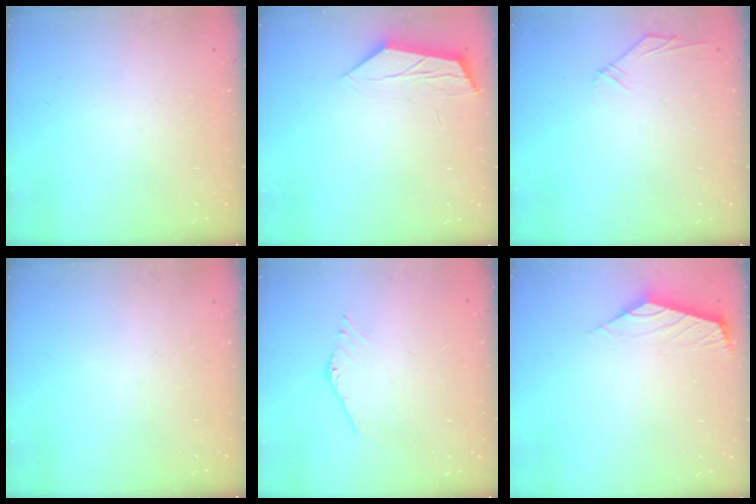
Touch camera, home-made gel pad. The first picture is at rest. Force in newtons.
{"total": 4.2, "press": 4.1, "slide": 0.5}
{"total": 5.4, "press": 5.4, "slide": 0.7}
{"total": 0.0}
{"total": 1.9, "press": 1.9, "slide": 0.1}
{"total": 2.6, "press": 2.5, "slide": 0.6}